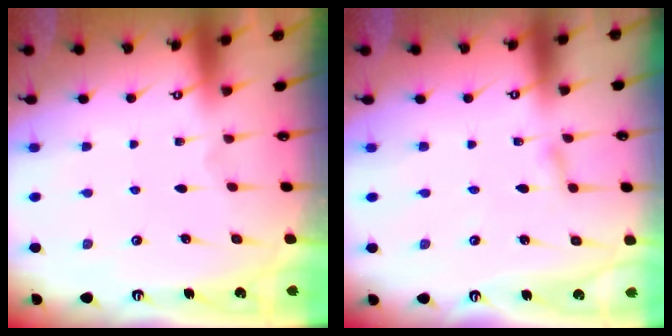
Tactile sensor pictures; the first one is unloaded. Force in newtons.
{"total": 1.8, "press": 1.8, "slide": 0.2}